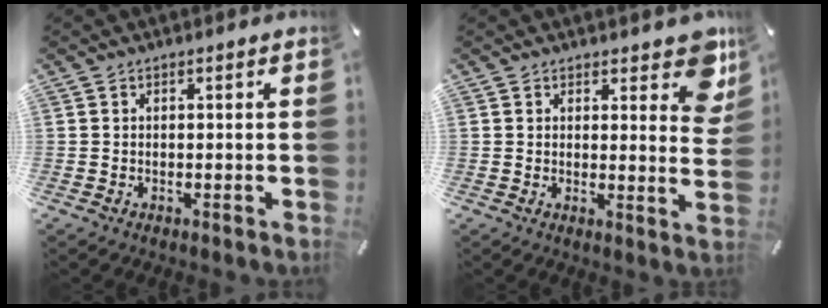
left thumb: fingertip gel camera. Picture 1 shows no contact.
{"total": 8.5, "force": [5.5, 3.7, 5.4], "torque": [-0.050, -0.036, 0.091]}